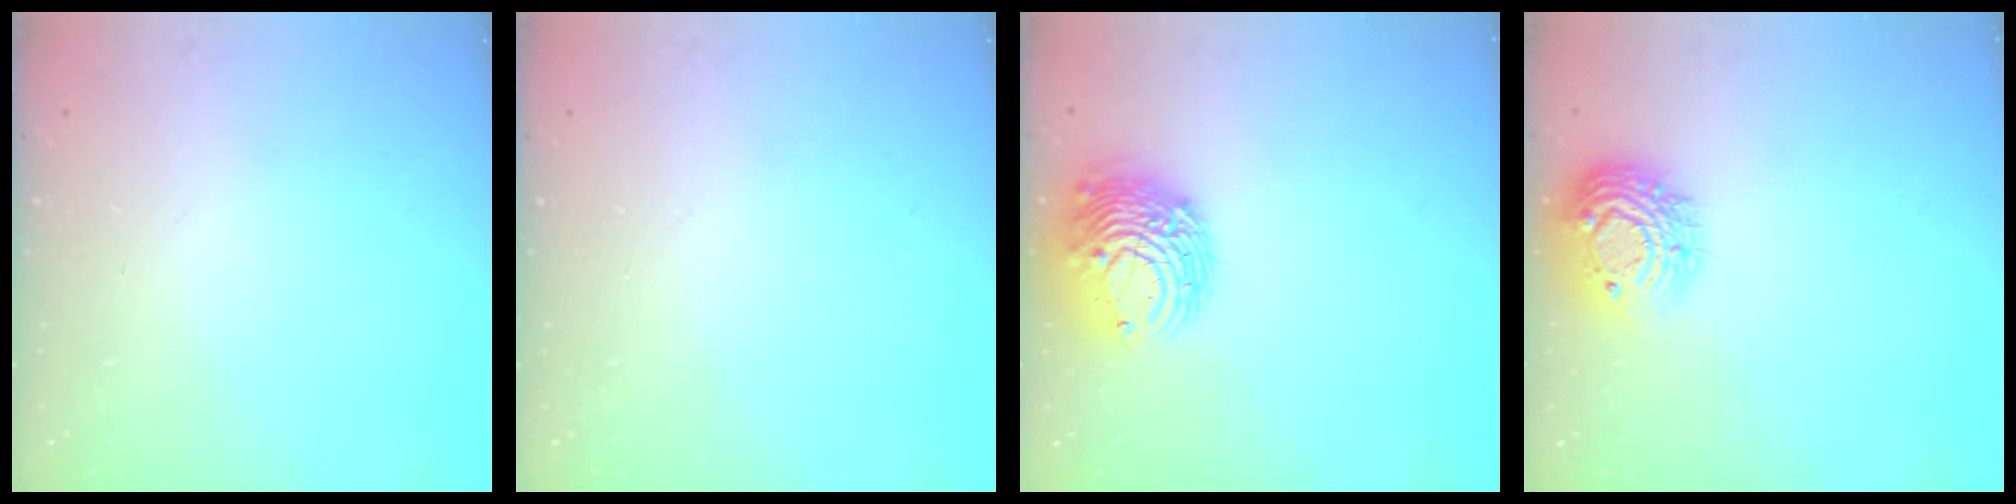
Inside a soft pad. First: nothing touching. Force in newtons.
{"total": 0.0}
{"total": 11.0, "press": 10.9, "slide": 1.6}
{"total": 13.0, "press": 13.0, "slide": 1.0}